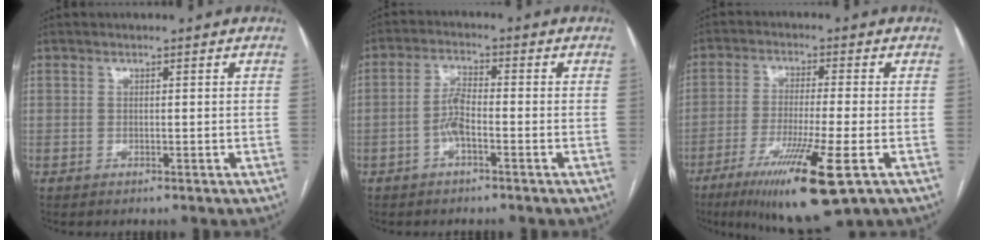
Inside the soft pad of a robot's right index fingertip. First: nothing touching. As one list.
[{"total": 3.9, "force": [-1.5, 1.0, 3.5], "torque": [-0.074, 0.010, -0.030]}, {"total": 13.9, "force": [-6.8, 0.6, 12.1], "torque": [-0.218, -0.040, -0.110]}]